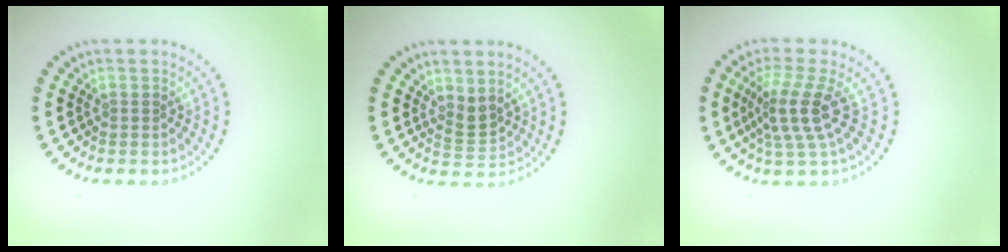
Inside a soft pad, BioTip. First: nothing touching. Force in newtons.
{"total": 1.7, "press": 1.3, "slide": 1.1}
{"total": 3.8, "press": 2.9, "slide": 2.6}